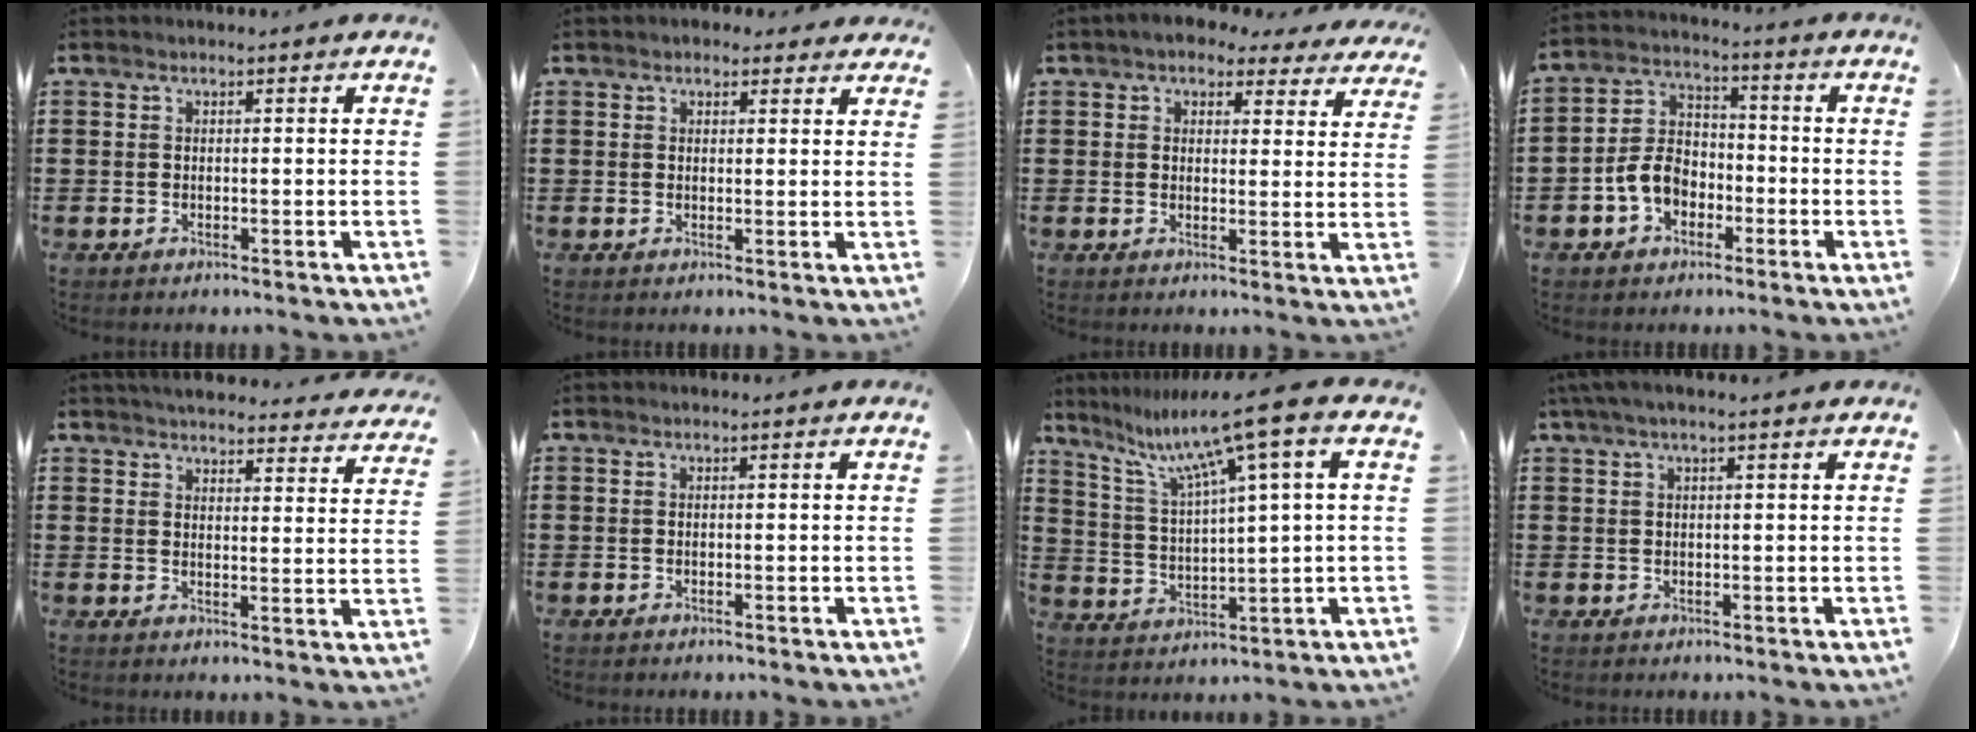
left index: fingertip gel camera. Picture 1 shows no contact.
{"total": 2.2, "force": [1.8, 1.1, 0.4], "torque": [-0.004, 0.004, 0.032]}
{"total": 4.0, "force": [3.5, 1.5, 1.2], "torque": [-0.029, -0.010, 0.061]}
{"total": 6.5, "force": [-2.8, 4.7, 3.6], "torque": [-0.094, 0.011, -0.061]}
{"total": 4.2, "force": [4.2, 0.2, 0.7], "torque": [-0.024, -0.026, 0.071]}
{"total": 0.0}
{"total": 9.8, "force": [6.2, -0.2, 7.6], "torque": [-0.166, -0.028, 0.097]}
{"total": 2.1, "force": [1.2, 0.2, 1.7], "torque": [-0.034, 0.001, 0.021]}